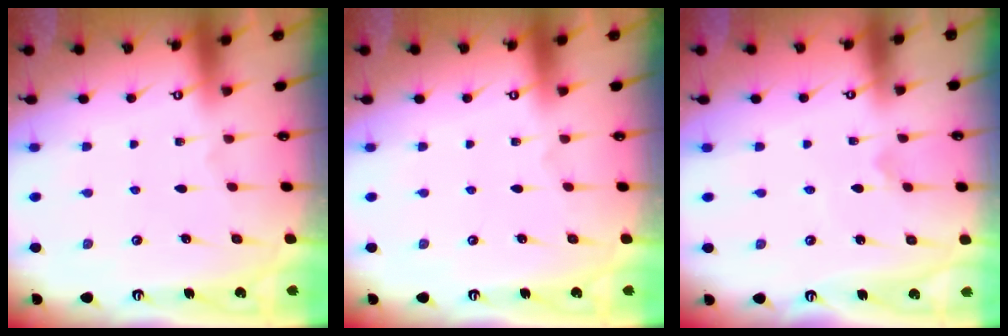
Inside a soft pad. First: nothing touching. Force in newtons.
{"total": 0.0}
{"total": 1.7, "press": 1.7, "slide": 0.1}